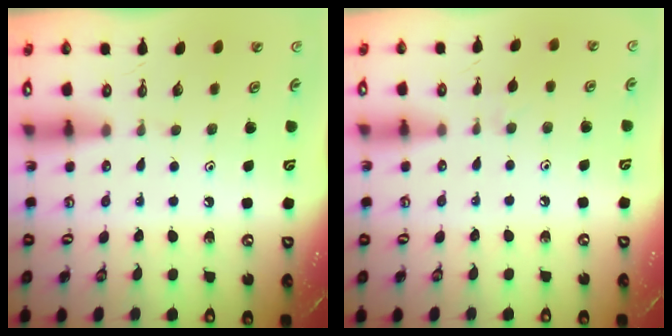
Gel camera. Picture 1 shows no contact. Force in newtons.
{"total": 5.4, "press": 5.4, "slide": 0.7}